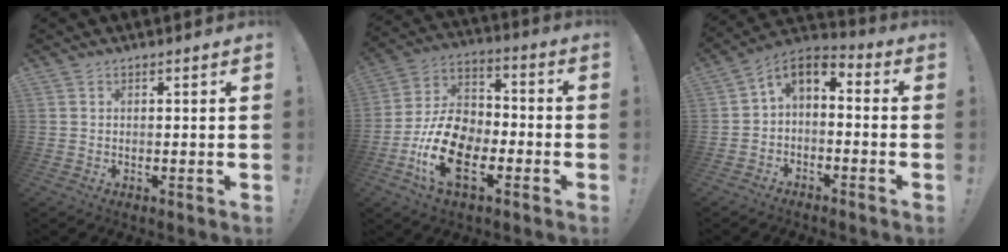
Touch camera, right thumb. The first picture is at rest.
{"total": 17.9, "force": [-7.3, 10.8, 12.2], "torque": [-0.242, 0.042, -0.122]}
{"total": 4.6, "force": [-1.3, 3.1, 3.0], "torque": [-0.066, 0.011, -0.021]}